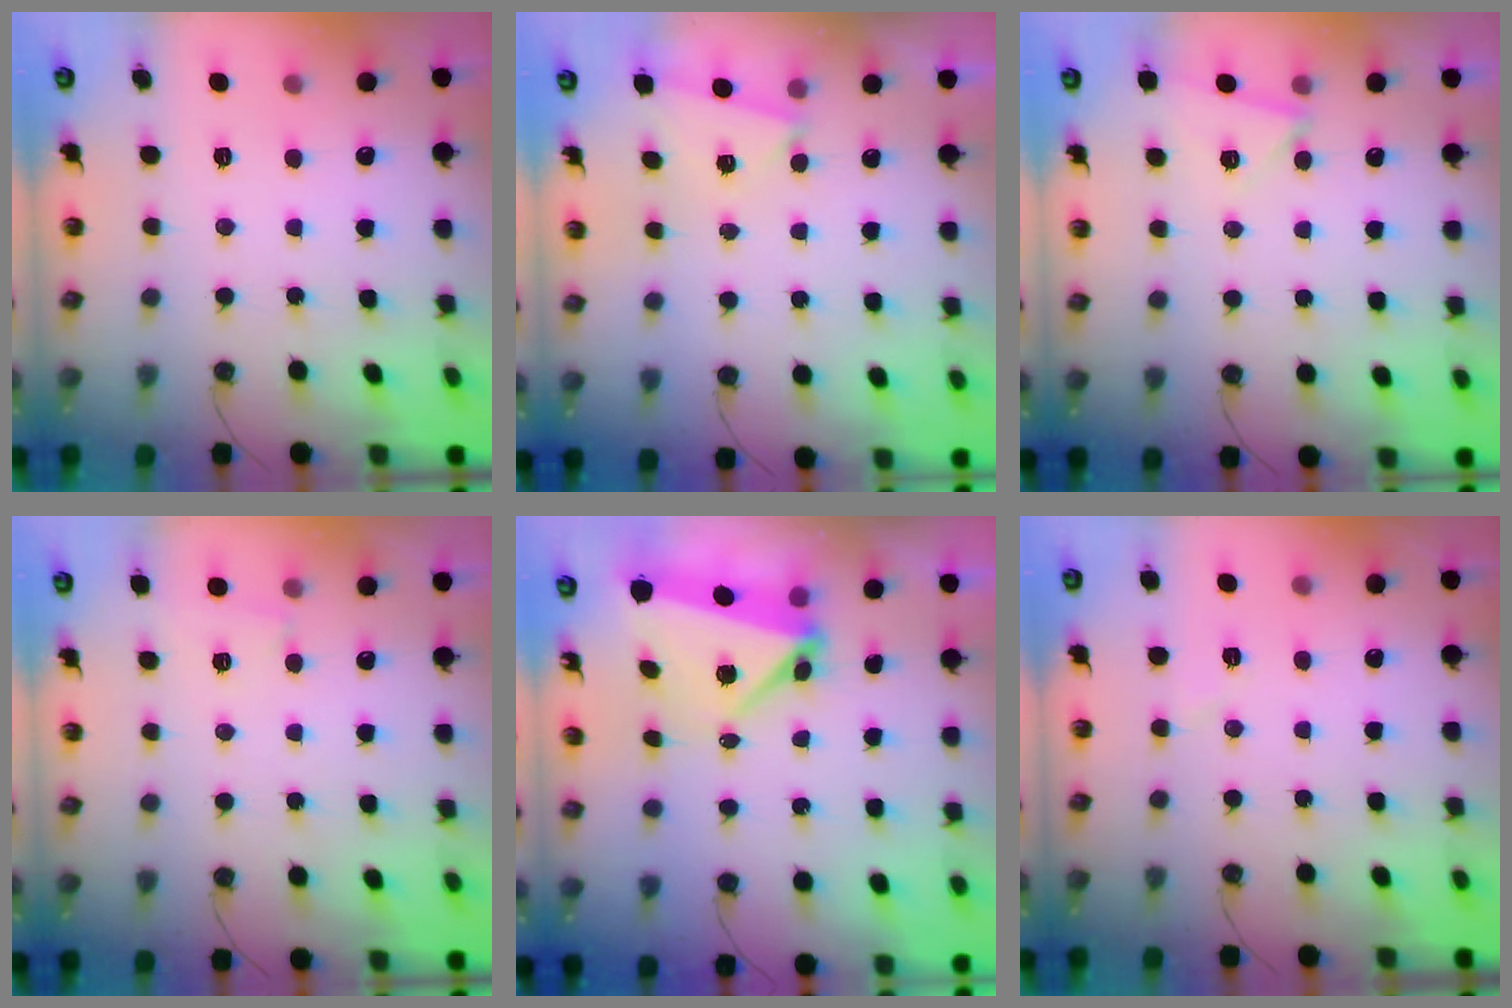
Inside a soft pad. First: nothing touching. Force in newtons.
{"total": 2.4, "press": 1.8, "slide": 1.7}
{"total": 4.2, "press": 4.0, "slide": 1.5}
{"total": 3.0, "press": 2.8, "slide": 0.9}
{"total": 5.4, "press": 5.3, "slide": 1.3}
{"total": 3.4, "press": 3.1, "slide": 1.3}